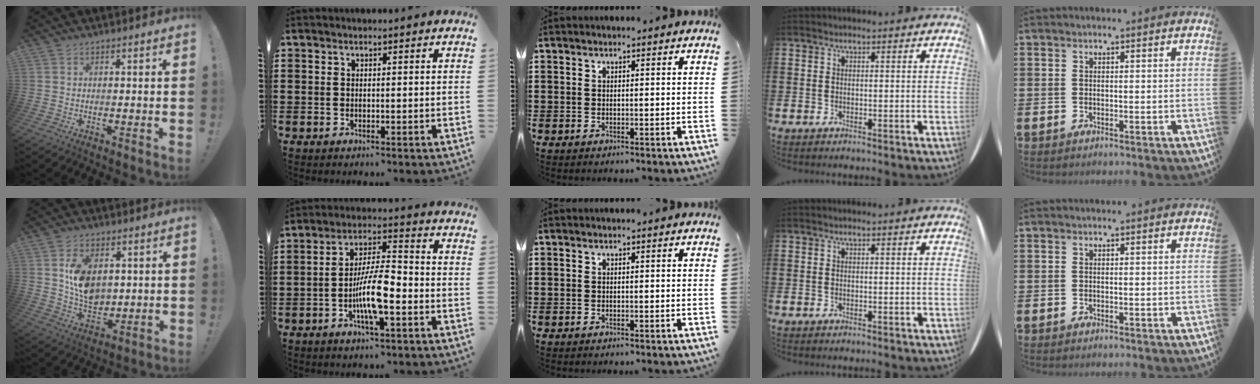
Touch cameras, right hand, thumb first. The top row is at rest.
{"thumb": {"total": 11.1, "force": [2.7, 8.4, 6.9], "torque": [-0.111, -0.007, 0.052]}, "index": {"total": 9.1, "force": [-3.0, 2.7, 8.2], "torque": [-0.162, 0.000, -0.057]}}